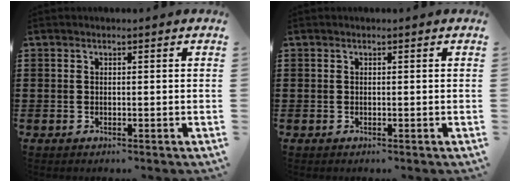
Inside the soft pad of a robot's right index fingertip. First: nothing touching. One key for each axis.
{"total": 0.0}